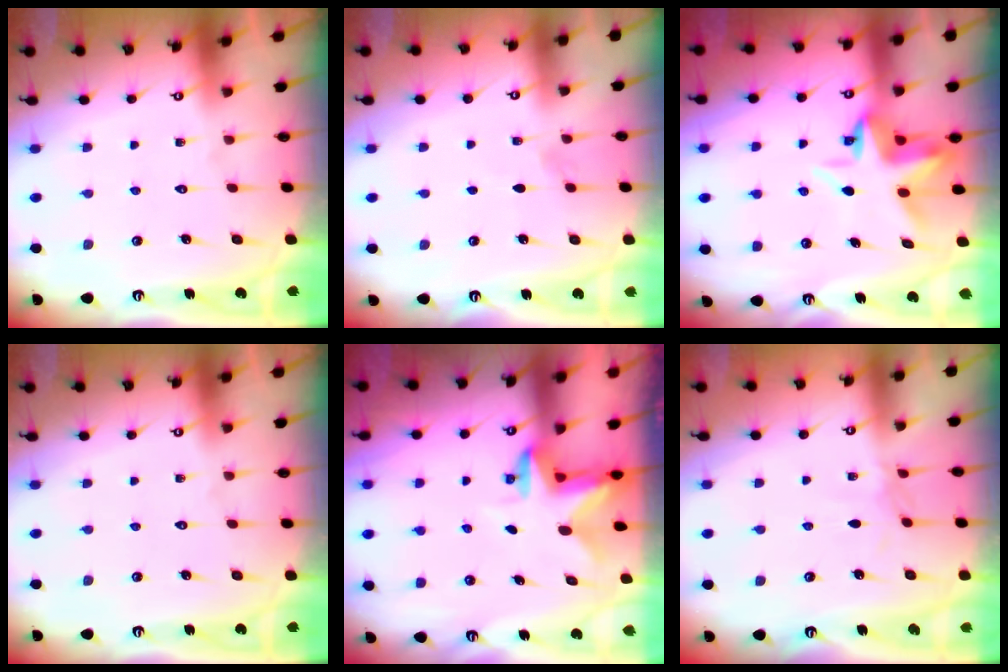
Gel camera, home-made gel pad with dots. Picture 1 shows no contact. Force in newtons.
{"total": 5.1, "press": 4.5, "slide": 2.5}
{"total": 6.7, "press": 6.6, "slide": 1.1}
{"total": 0.0}
{"total": 2.7, "press": 2.7, "slide": 0.5}
{"total": 2.3, "press": 2.3, "slide": 0.5}